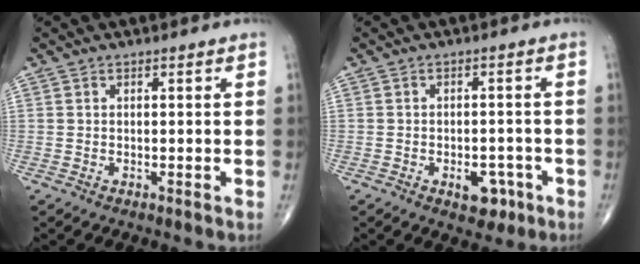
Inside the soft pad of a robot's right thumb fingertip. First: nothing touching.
{"total": 5.1, "force": [-2.4, 3.1, 3.3], "torque": [-0.023, 0.016, -0.026]}